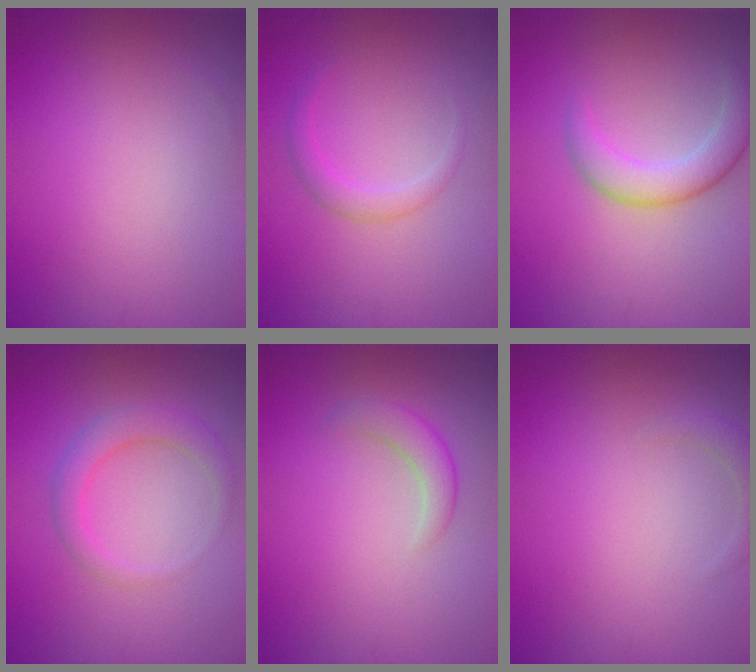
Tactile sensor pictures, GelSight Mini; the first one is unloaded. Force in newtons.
{"total": 1.7, "press": 1.7, "slide": 0.0}
{"total": 3.6, "press": 3.6, "slide": 0.2}
{"total": 2.6, "press": 2.6, "slide": 0.1}
{"total": 2.1, "press": 2.1, "slide": 0.1}
{"total": 1.3, "press": 1.3, "slide": 0.1}